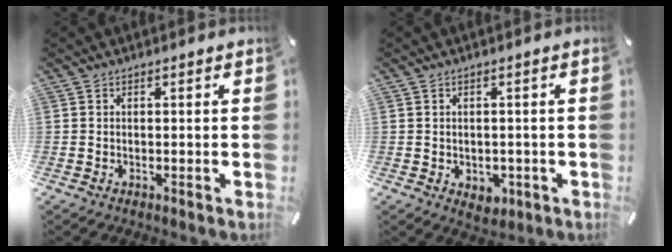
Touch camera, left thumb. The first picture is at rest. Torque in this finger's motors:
{"motor_torque": [0.41, 0.47, 0.02, 0.03, 0.00]}